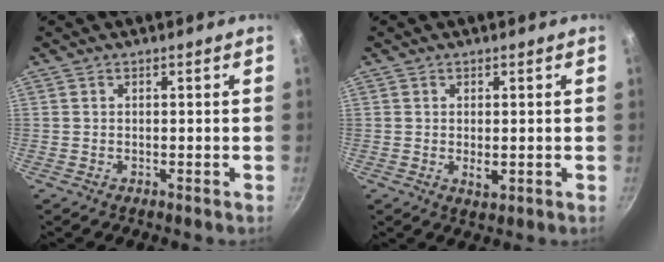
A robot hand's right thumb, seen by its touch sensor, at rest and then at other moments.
{"total": 2.3, "force": [-0.1, 1.1, 2.0], "torque": [-0.034, -0.005, 0.000]}